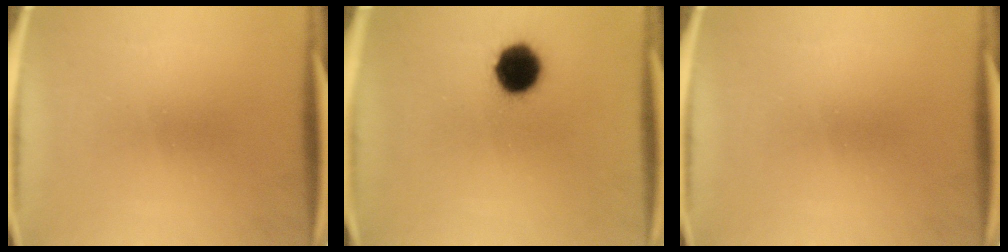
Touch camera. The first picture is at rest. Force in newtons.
{"total": 10.4}
{"total": 0.0}